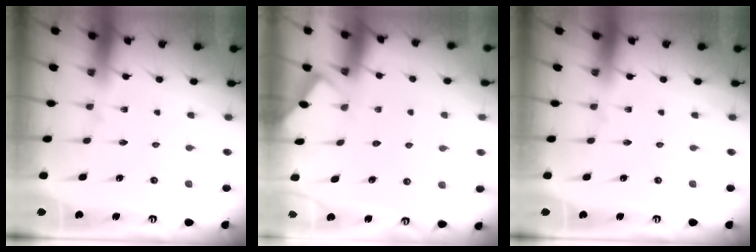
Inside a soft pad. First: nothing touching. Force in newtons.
{"total": 2.8, "press": 2.8, "slide": 0.3}
{"total": 0.0}